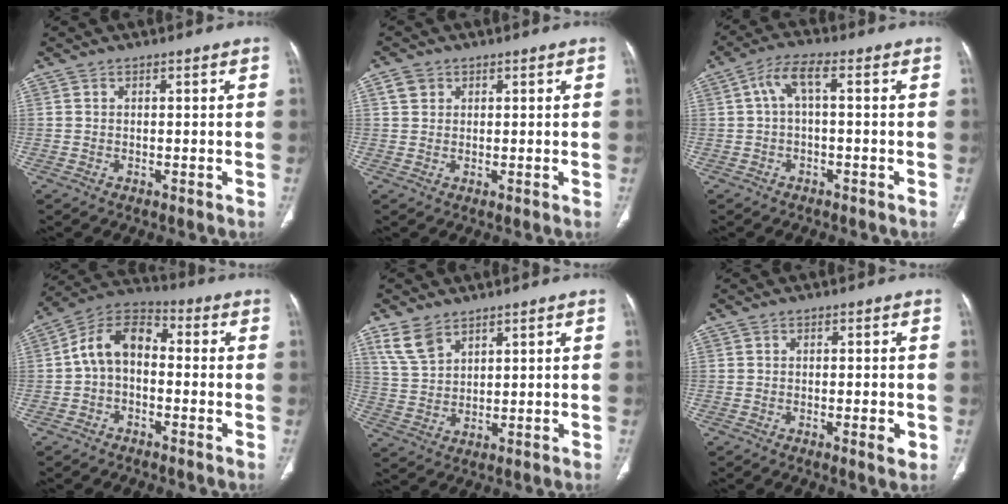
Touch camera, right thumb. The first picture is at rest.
{"total": 2.5, "force": [1.1, 2.1, 0.7], "torque": [0.001, 0.002, 0.020]}
{"total": 4.7, "force": [0.2, 1.5, 4.5], "torque": [-0.097, 0.027, -0.001]}
{"total": 9.7, "force": [-0.7, 6.4, 7.2], "torque": [-0.113, 0.035, -0.031]}
{"total": 6.4, "force": [4.4, 3.5, 3.0], "torque": [-0.047, -0.014, 0.101]}
{"total": 2.8, "force": [-0.9, 0.6, 2.6], "torque": [-0.037, -0.005, -0.011]}